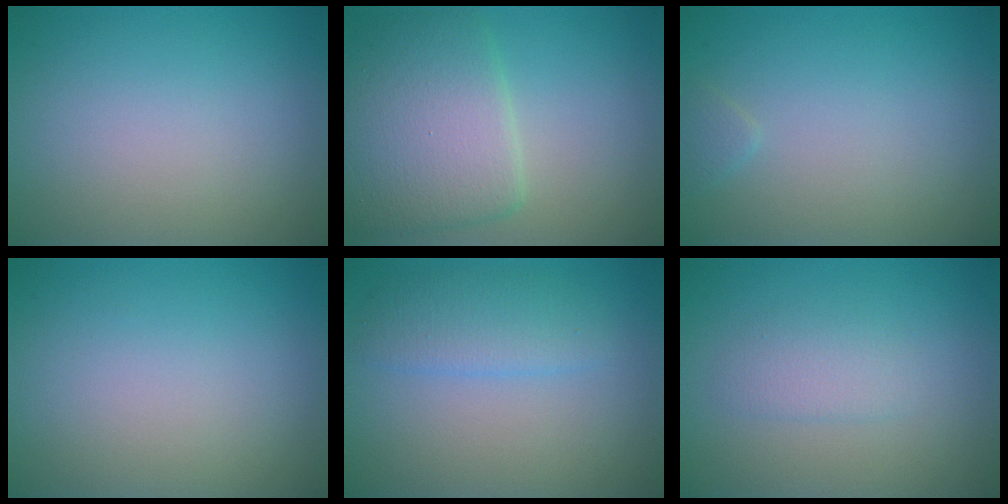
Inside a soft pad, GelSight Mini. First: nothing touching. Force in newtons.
{"total": 6.6, "press": 6.6, "slide": 0.3}
{"total": 0.7, "press": 0.7, "slide": 0.1}
{"total": 0.0}
{"total": 2.6, "press": 2.6, "slide": 0.1}
{"total": 1.7, "press": 1.7, "slide": 0.1}